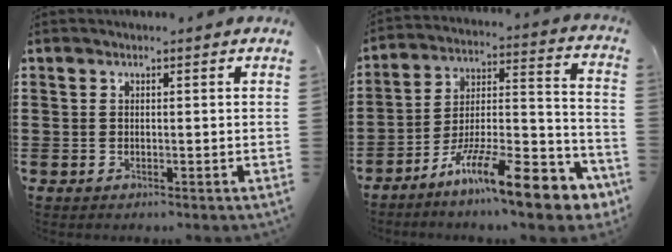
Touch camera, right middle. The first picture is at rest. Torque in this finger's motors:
{"motor_torque": [2.14, 0.00, 1.05, 0.21]}